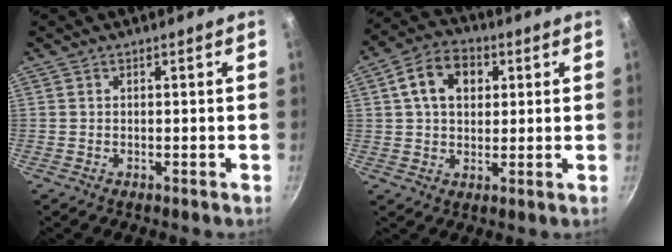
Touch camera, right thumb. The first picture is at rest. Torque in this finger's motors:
{"motor_torque": [0.13, 2.32, 0.86, -0.02, 0.06]}